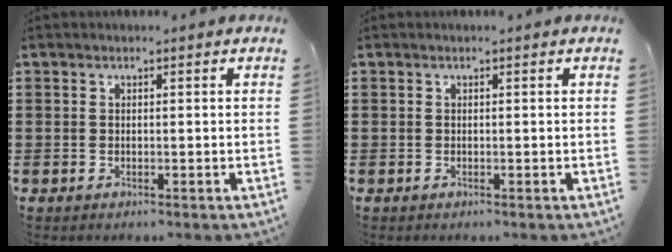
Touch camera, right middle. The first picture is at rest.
{"total": 0.0}